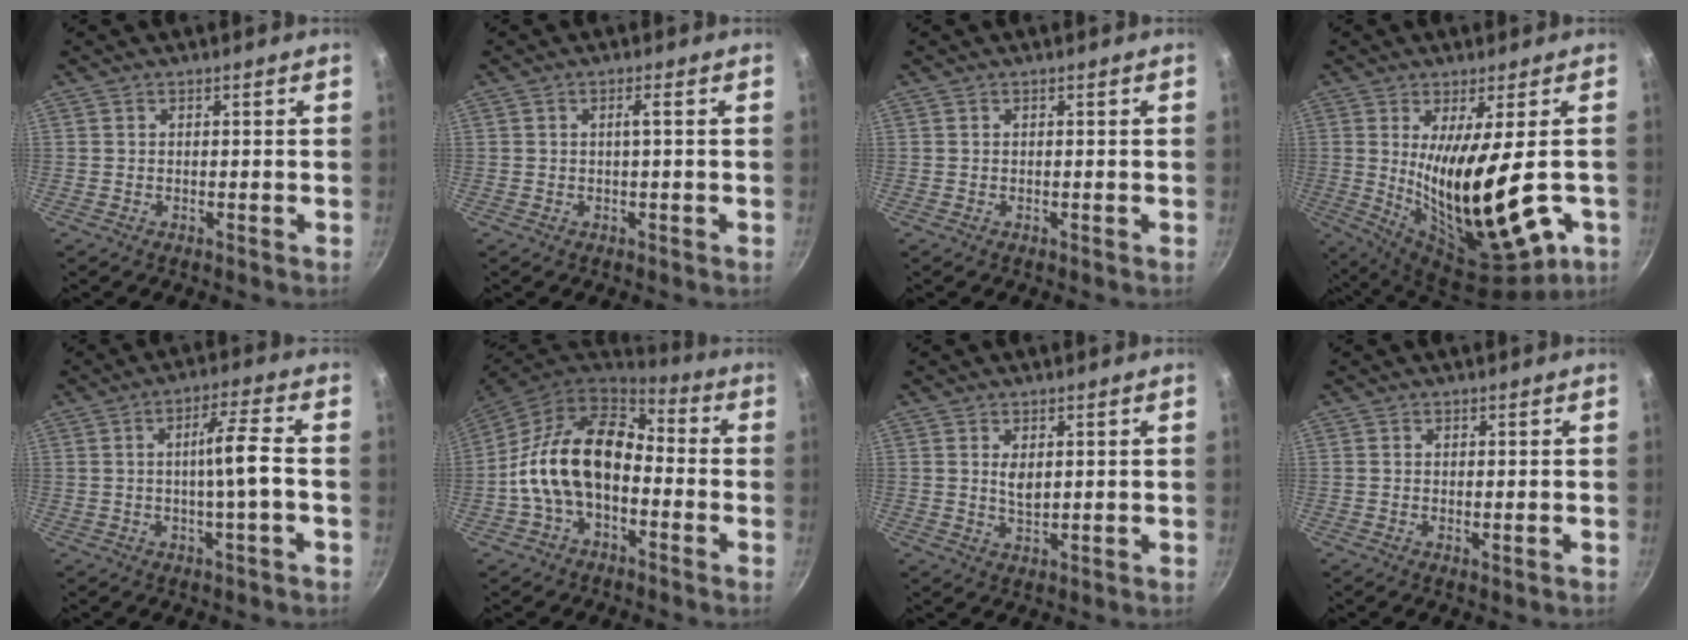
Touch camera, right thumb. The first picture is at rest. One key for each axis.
{"total": 1.4, "fx": 0.0, "fy": 0.0, "fz": 1.4, "tx": -0.028, "ty": 0.002, "tz": 0.002}
{"total": 0.0}
{"total": 21.3, "fx": -2.7, "fy": 6.9, "fz": 19.9, "tx": -0.319, "ty": -0.034, "tz": -0.015}
{"total": 7.0, "fx": -0.8, "fy": 0.4, "fz": 7.0, "tx": -0.118, "ty": 0.020, "tz": -0.011}
{"total": 16.2, "fx": -2.2, "fy": 10.5, "fz": 12.2, "tx": -0.197, "ty": 0.045, "tz": -0.055}
{"total": 3.2, "fx": 1.0, "fy": 1.7, "fz": 2.5, "tx": -0.043, "ty": -0.009, "tz": 0.020}
{"total": 0.7, "fx": 0.1, "fy": 0.1, "fz": 0.7, "tx": -0.012, "ty": -0.004, "tz": -0.001}